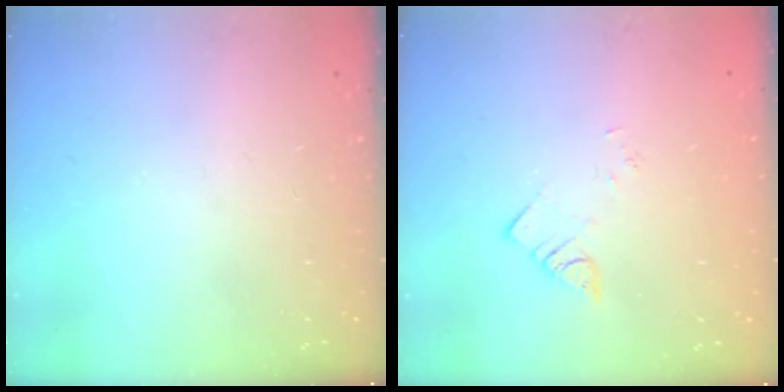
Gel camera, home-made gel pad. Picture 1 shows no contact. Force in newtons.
{"total": 2.2, "press": 2.2, "slide": 0.2}